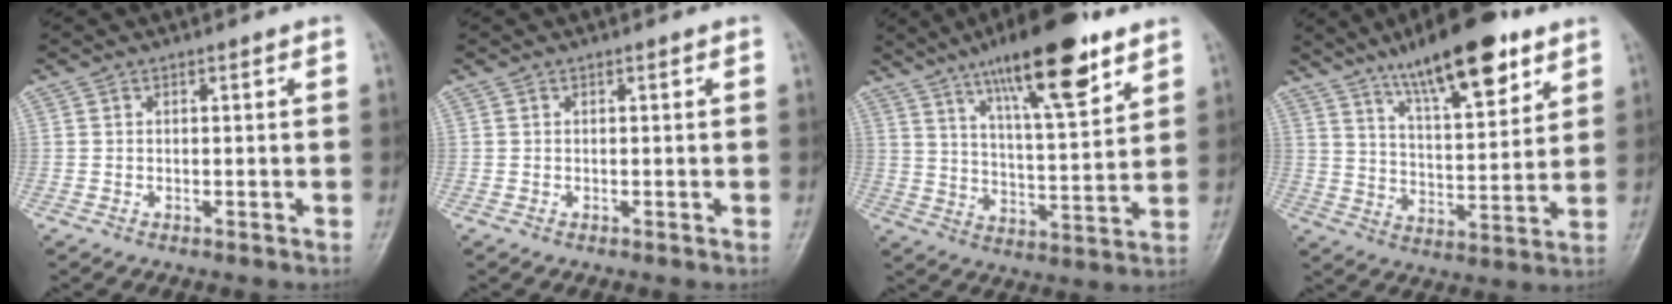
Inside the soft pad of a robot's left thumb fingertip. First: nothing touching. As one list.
[{"total": 0.0}, {"total": 18.4, "force": [11.4, 4.7, 13.6], "torque": [-0.195, -0.049, 0.189]}, {"total": 17.1, "force": [10.8, 5.3, 12.1], "torque": [-0.163, -0.050, 0.179]}]